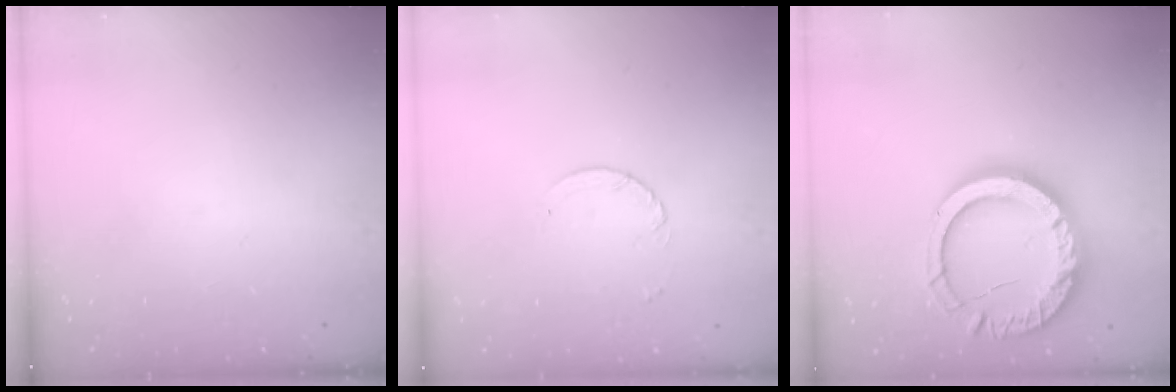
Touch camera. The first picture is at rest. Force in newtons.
{"total": 3.8, "press": 3.8, "slide": 0.3}
{"total": 19.7, "press": 19.6, "slide": 1.7}